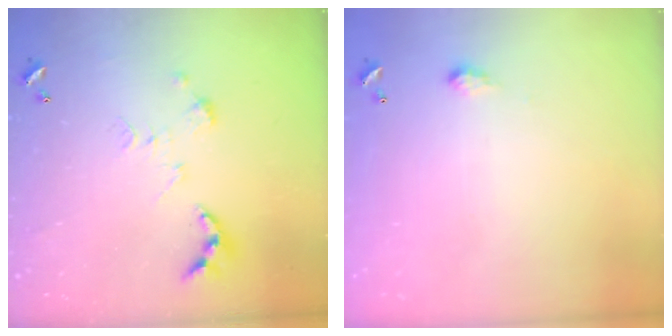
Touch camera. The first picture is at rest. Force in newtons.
{"total": 2.0, "press": 2.0, "slide": 0.3}